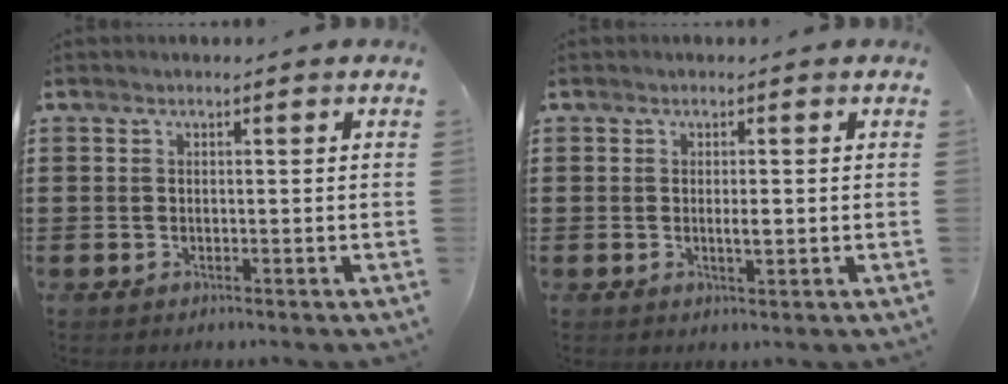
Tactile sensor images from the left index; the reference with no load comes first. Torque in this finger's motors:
{"motor_torque": [0.43, 0.01, 0.04, 0.03]}